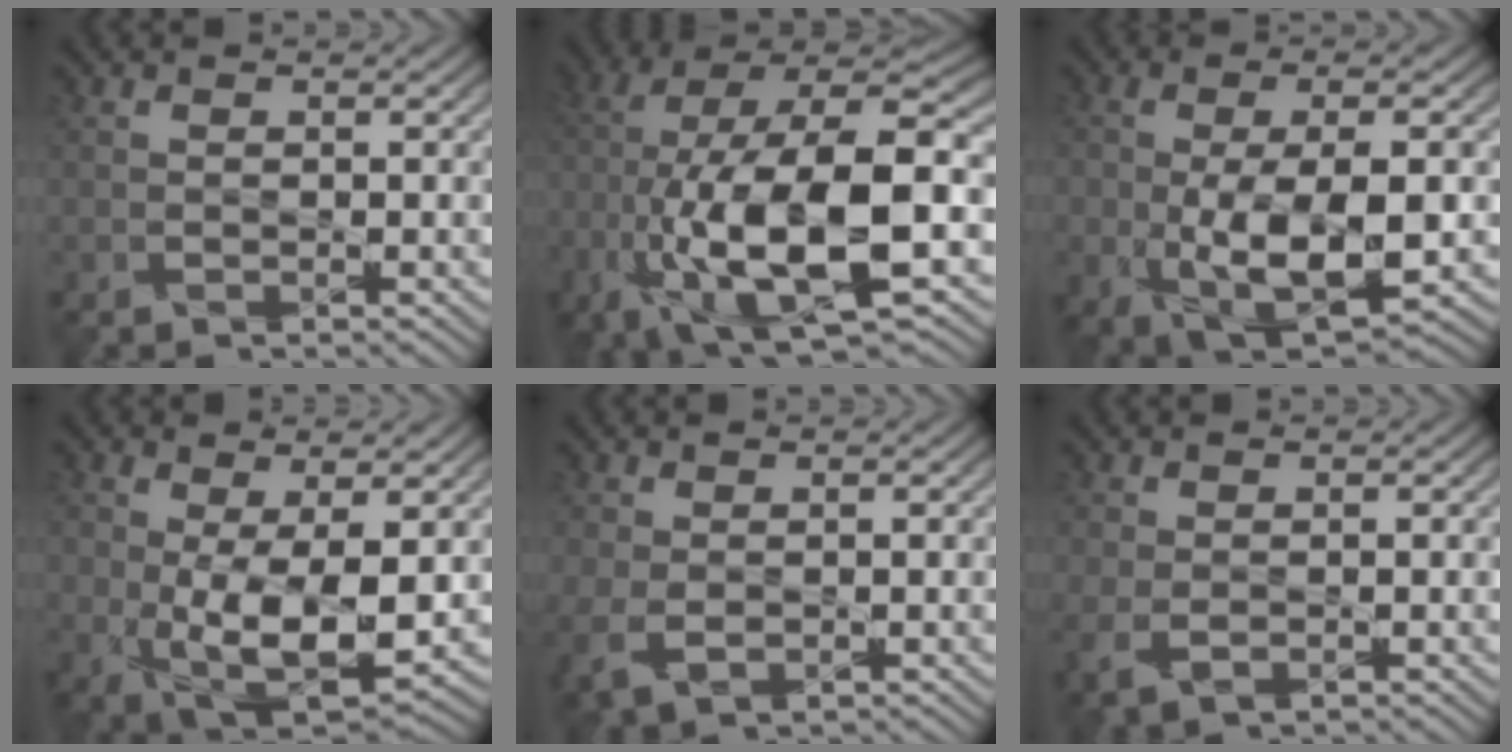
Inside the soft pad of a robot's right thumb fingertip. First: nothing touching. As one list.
[{"total": 18.4, "force": [-5.1, 6.9, 16.2], "torque": [-0.317, -0.012, -0.087]}, {"total": 11.4, "force": [-2.2, 5.4, 9.8], "torque": [-0.193, -0.023, -0.026]}, {"total": 9.4, "force": [-0.4, 4.6, 8.2], "torque": [-0.170, -0.014, 0.002]}, {"total": 3.4, "force": [-0.4, 2.2, 2.6], "torque": [-0.077, -0.009, -0.007]}, {"total": 2.8, "force": [-0.4, 1.7, 2.1], "torque": [-0.062, -0.009, -0.005]}]